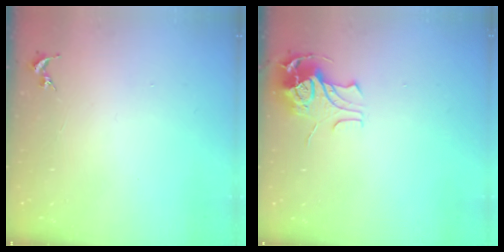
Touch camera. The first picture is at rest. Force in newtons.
{"total": 9.9, "press": 9.9, "slide": 1.2}